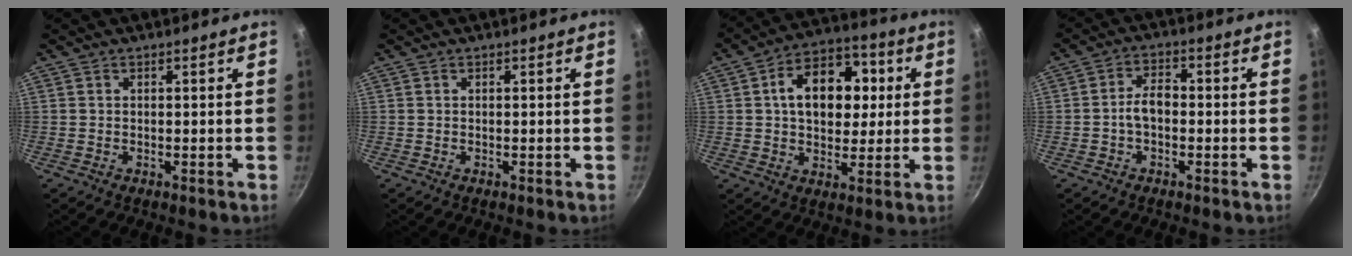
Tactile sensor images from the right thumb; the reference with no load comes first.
{"total": 0.0}
{"total": 15.8, "force": [2.9, 11.0, 11.1], "torque": [-0.126, 0.018, 0.033]}
{"total": 4.8, "force": [-1.0, 2.9, 3.6], "torque": [-0.053, 0.024, -0.023]}